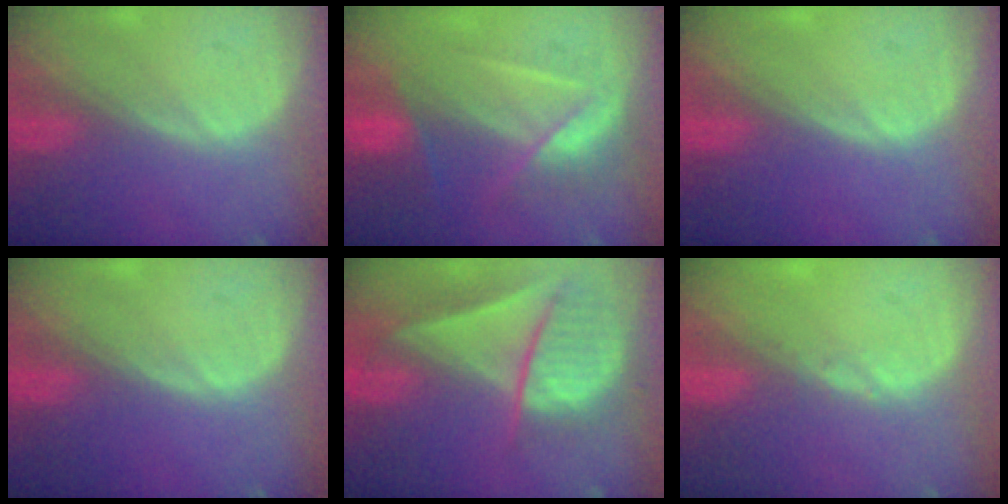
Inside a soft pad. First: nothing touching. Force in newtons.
{"total": 7.3, "press": 6.4, "slide": 3.5}
{"total": 0.0}
{"total": 0.0}
{"total": 9.1, "press": 7.9, "slide": 4.5}
{"total": 0.6, "press": 0.5, "slide": 0.3}